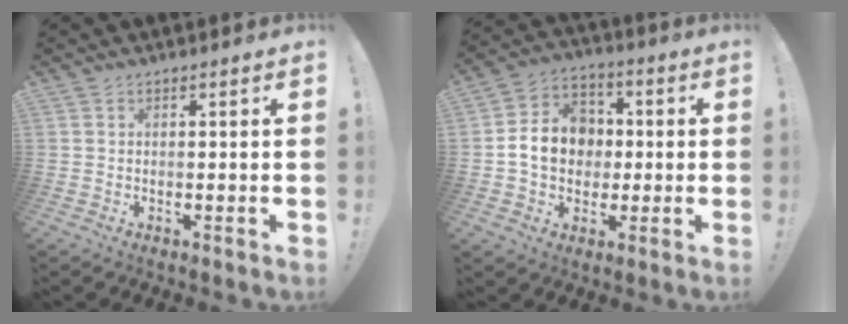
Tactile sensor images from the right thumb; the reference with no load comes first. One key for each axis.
{"total": 13.7, "fx": 0.0, "fy": 11.5, "fz": 7.4, "tx": -0.119, "ty": 0.016, "tz": 0.009}